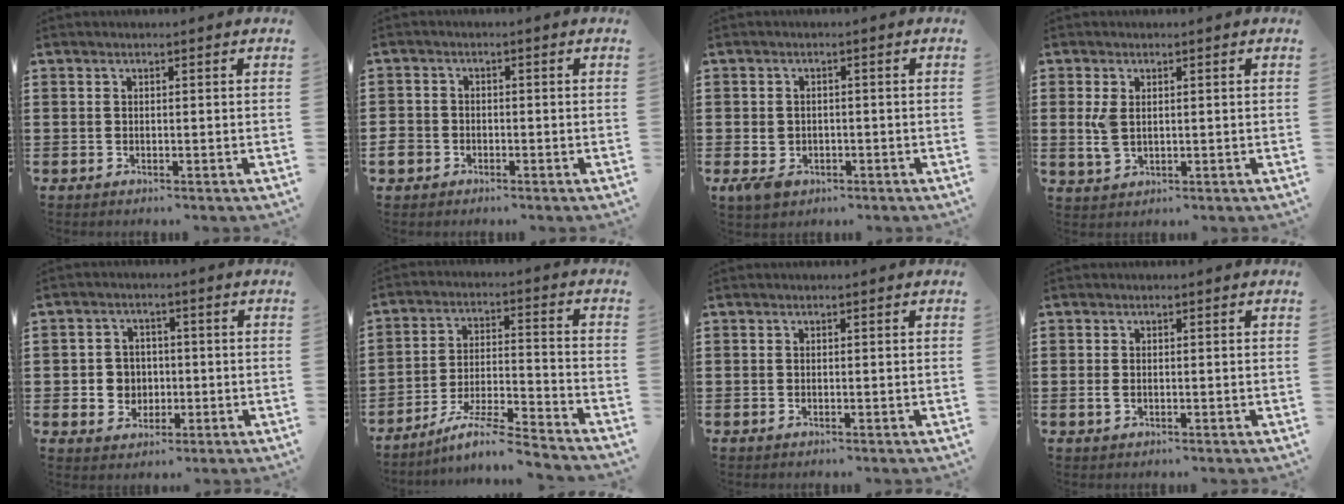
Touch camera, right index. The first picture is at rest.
{"total": 2.6, "force": [-1.5, 2.0, 0.7], "torque": [-0.034, -0.005, -0.035]}
{"total": 2.3, "force": [-1.1, 1.8, 0.8], "torque": [-0.028, -0.003, -0.026]}
{"total": 3.5, "force": [0.4, 2.0, 2.8], "torque": [-0.073, 0.001, 0.002]}
{"total": 4.0, "force": [-0.5, 3.8, 1.2], "torque": [-0.039, 0.009, -0.013]}
{"total": 7.9, "force": [-6.9, -0.1, 3.7], "torque": [-0.067, -0.002, -0.135]}
{"total": 0.0}
{"total": 1.0, "force": [-0.2, 0.6, 0.8], "torque": [-0.024, -0.001, -0.006]}